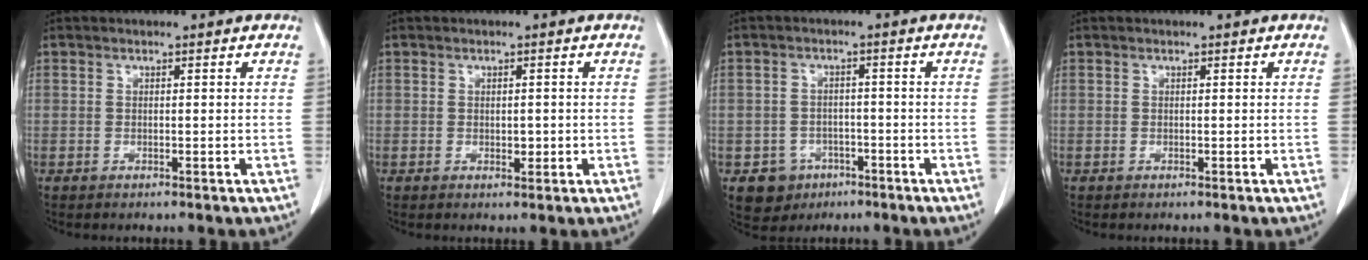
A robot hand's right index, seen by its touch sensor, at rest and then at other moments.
{"total": 1.5, "force": [-0.2, 0.9, 1.2], "torque": [-0.016, 0.000, 0.002]}
{"total": 5.2, "force": [-2.5, 4.5, 0.7], "torque": [-0.007, 0.012, -0.031]}
{"total": 0.0}